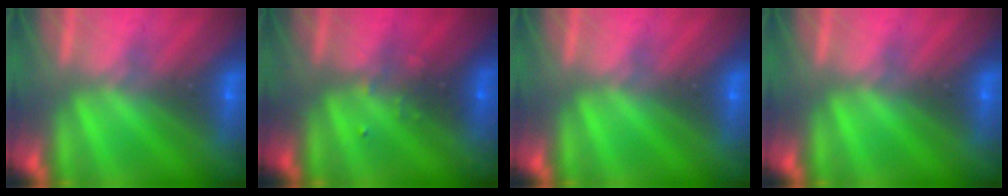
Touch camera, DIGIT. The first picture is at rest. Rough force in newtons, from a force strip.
{"total": 2.4}
{"total": 0.0}
{"total": 0.0}